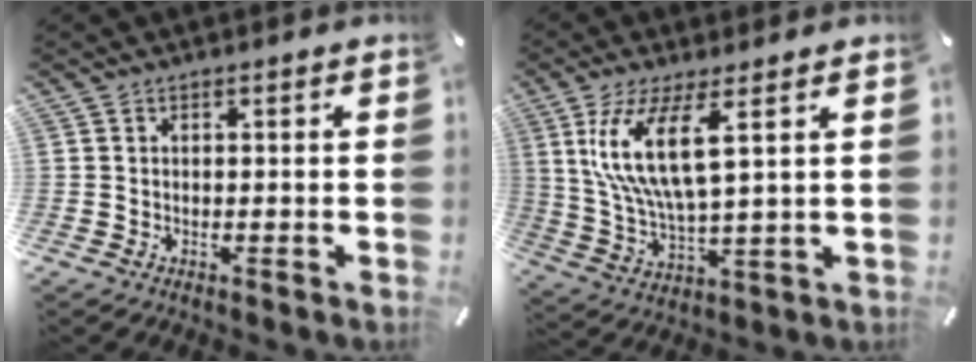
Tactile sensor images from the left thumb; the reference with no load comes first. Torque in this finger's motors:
{"motor_torque": [0.84, 0.07, 1.89, -0.87, 0.20]}